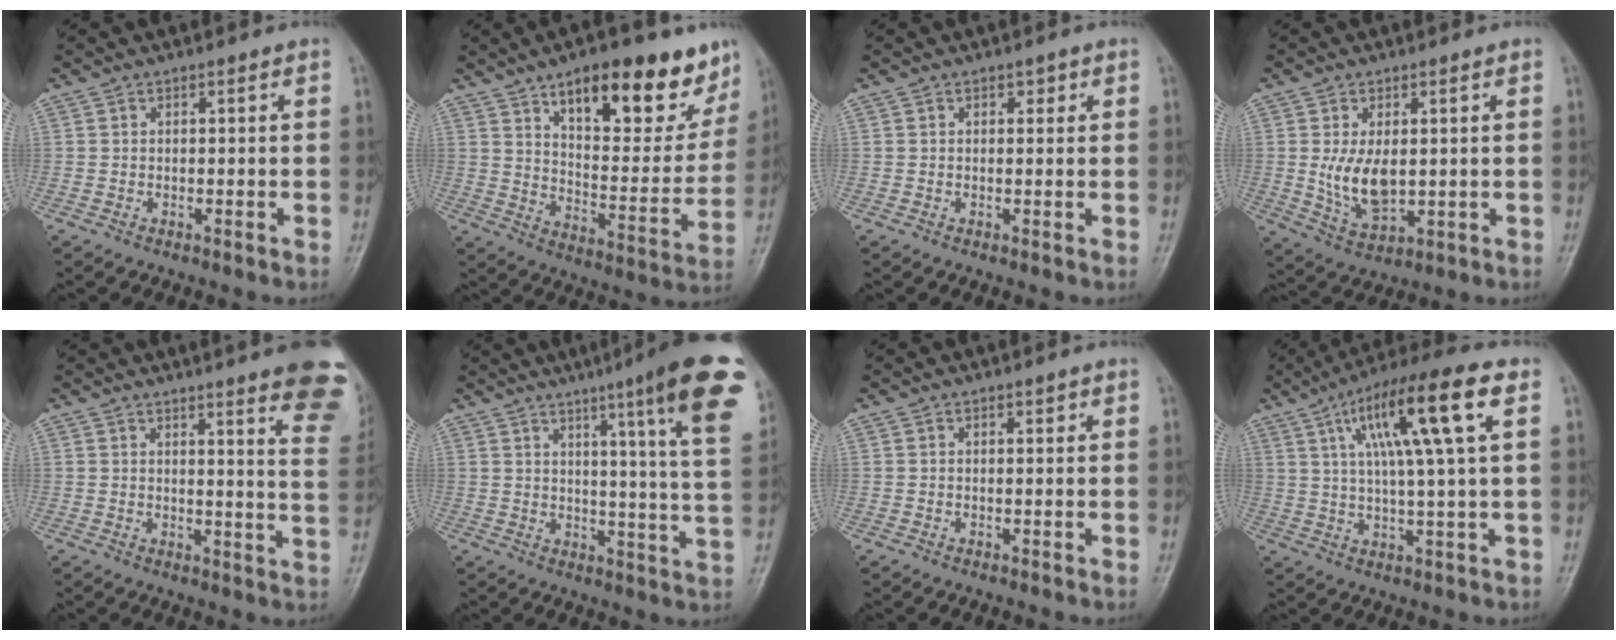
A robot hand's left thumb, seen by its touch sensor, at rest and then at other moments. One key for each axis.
{"total": 22.1, "fx": 13.5, "fy": 8.8, "fz": 15.1, "tx": -0.158, "ty": -0.052, "tz": 0.205}
{"total": 1.3, "fx": 0.6, "fy": 0.9, "fz": 0.8, "tx": 0.001, "ty": 0.000, "tz": 0.007}
{"total": 7.9, "fx": 0.4, "fy": 4.4, "fz": 6.6, "tx": -0.110, "ty": -0.012, "tz": 0.020}
{"total": 15.8, "fx": 10.8, "fy": 2.1, "fz": 11.3, "tx": -0.114, "ty": -0.063, "tz": 0.111}
{"total": 19.4, "fx": 10.5, "fy": 1.4, "fz": 16.3, "tx": -0.193, "ty": -0.043, "tz": 0.123}
{"total": 1.0, "fx": 0.5, "fy": 0.5, "fz": 0.7, "tx": -0.005, "ty": 0.001, "tz": 0.005}
{"total": 15.9, "fx": 5.6, "fy": 2.1, "fz": 14.7, "tx": -0.262, "ty": 0.011, "tz": 0.088}